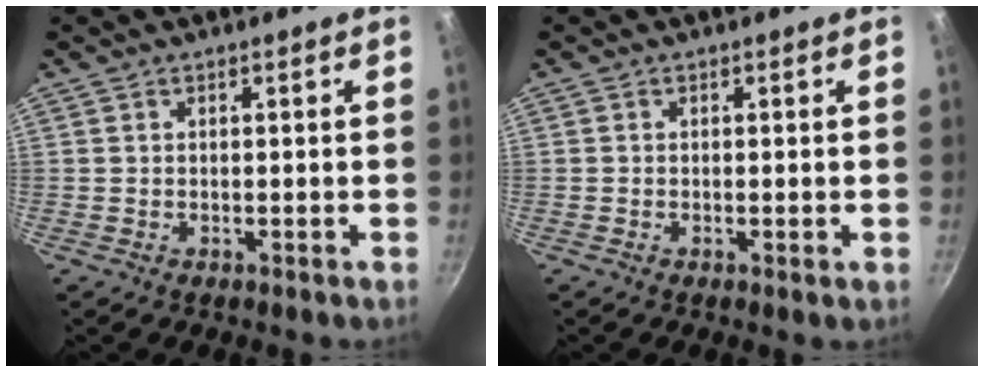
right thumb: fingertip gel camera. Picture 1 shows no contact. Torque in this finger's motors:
{"motor_torque": [-0.61, -0.20, -0.21, -0.30, 0.06]}